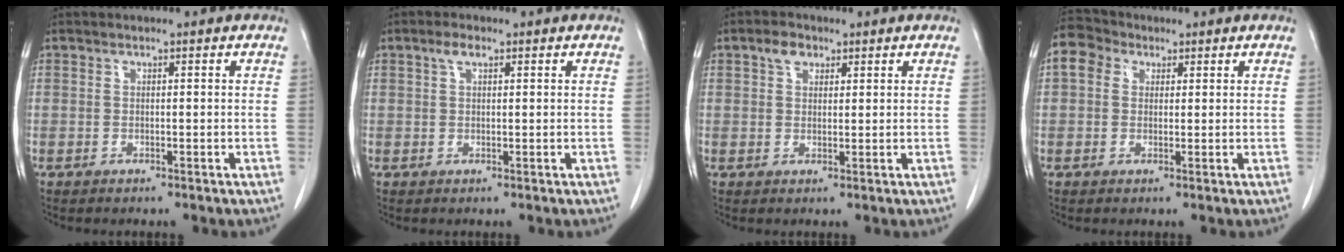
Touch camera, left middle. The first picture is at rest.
{"total": 2.0, "force": [1.1, 0.7, 1.5], "torque": [-0.034, 0.008, 0.022]}
{"total": 2.7, "force": [1.6, 1.8, 1.4], "torque": [-0.029, 0.008, 0.029]}
{"total": 4.6, "force": [1.8, 3.7, 2.1], "torque": [-0.047, 0.024, 0.034]}